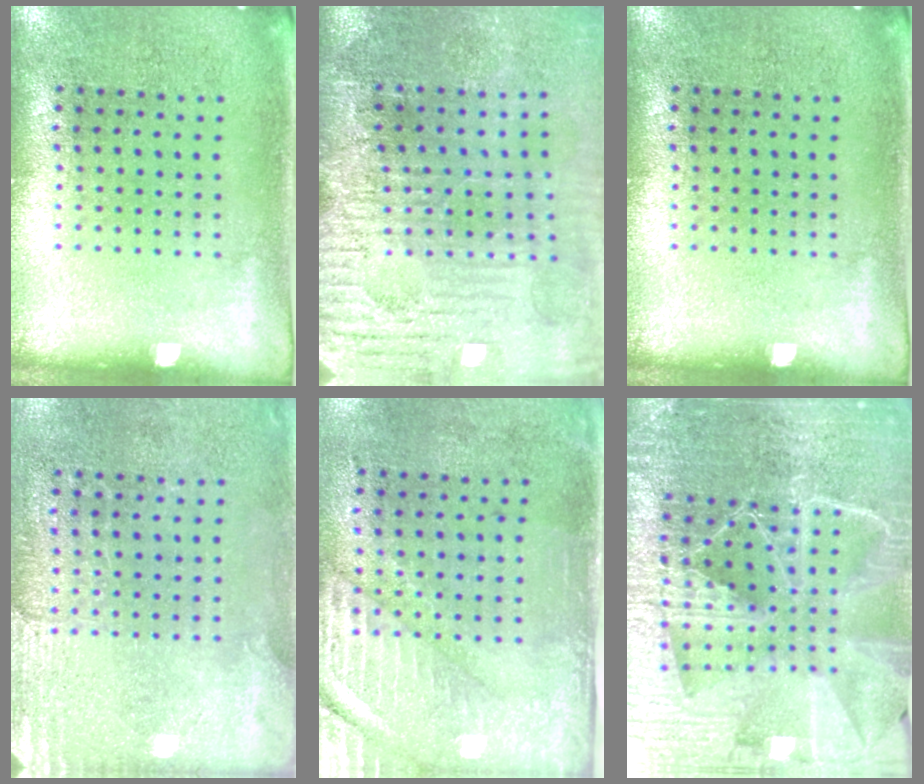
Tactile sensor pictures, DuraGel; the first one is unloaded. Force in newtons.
{"total": 3.9, "press": 3.6, "slide": 1.4}
{"total": 0.0}
{"total": 2.7, "press": 2.5, "slide": 1.1}
{"total": 2.9, "press": 2.4, "slide": 1.6}
{"total": 6.5, "press": 5.6, "slide": 3.4}